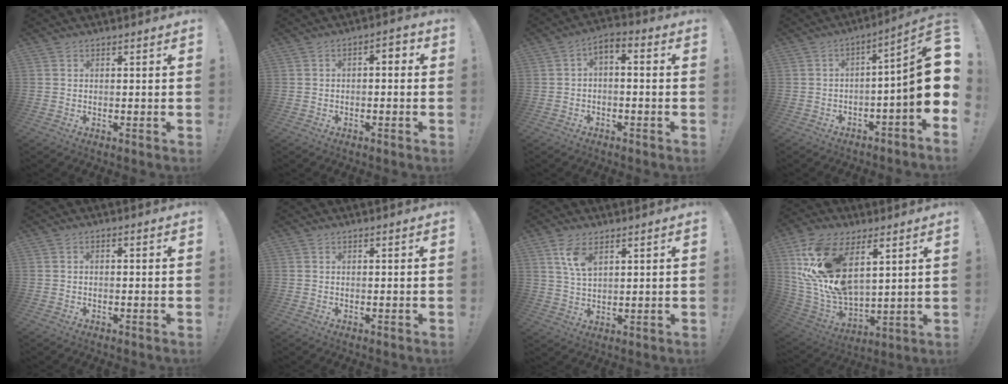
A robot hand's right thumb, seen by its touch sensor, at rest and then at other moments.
{"total": 2.9, "force": [-1.7, 1.4, 1.8], "torque": [-0.023, 0.009, -0.035]}
{"total": 3.7, "force": [-2.6, 1.4, 2.3], "torque": [-0.040, 0.005, -0.047]}
{"total": 13.9, "force": [-0.2, 1.6, 13.8], "torque": [-0.184, -0.007, -0.007]}
{"total": 0.8, "force": [-0.7, 0.1, 0.4], "torque": [-0.007, 0.001, -0.012]}
{"total": 0.0}
{"total": 7.6, "force": [4.1, 3.7, 5.2], "torque": [-0.084, -0.016, 0.074]}
{"total": 22.2, "force": [9.7, 12.8, 15.4], "torque": [-0.308, -0.046, 0.181]}